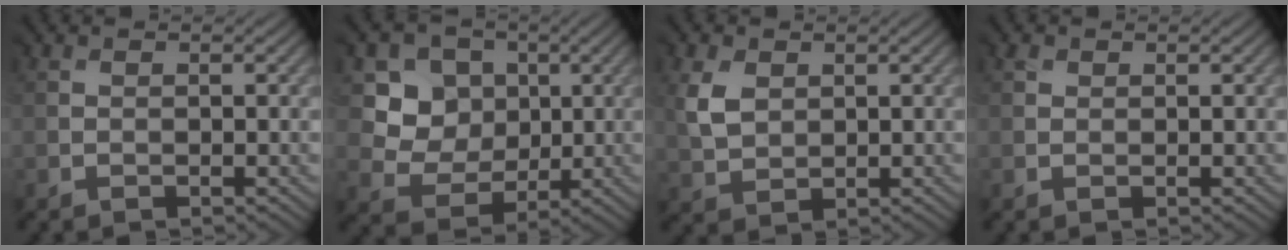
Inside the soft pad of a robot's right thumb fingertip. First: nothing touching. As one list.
[{"total": 6.4, "force": [2.3, 5.8, 1.3], "torque": [-0.044, -0.013, 0.038]}, {"total": 3.0, "force": [1.4, 2.5, 1.0], "torque": [-0.045, 0.002, 0.029]}, {"total": 1.1, "force": [0.8, 0.7, -0.2], "torque": [0.006, -0.002, 0.011]}]